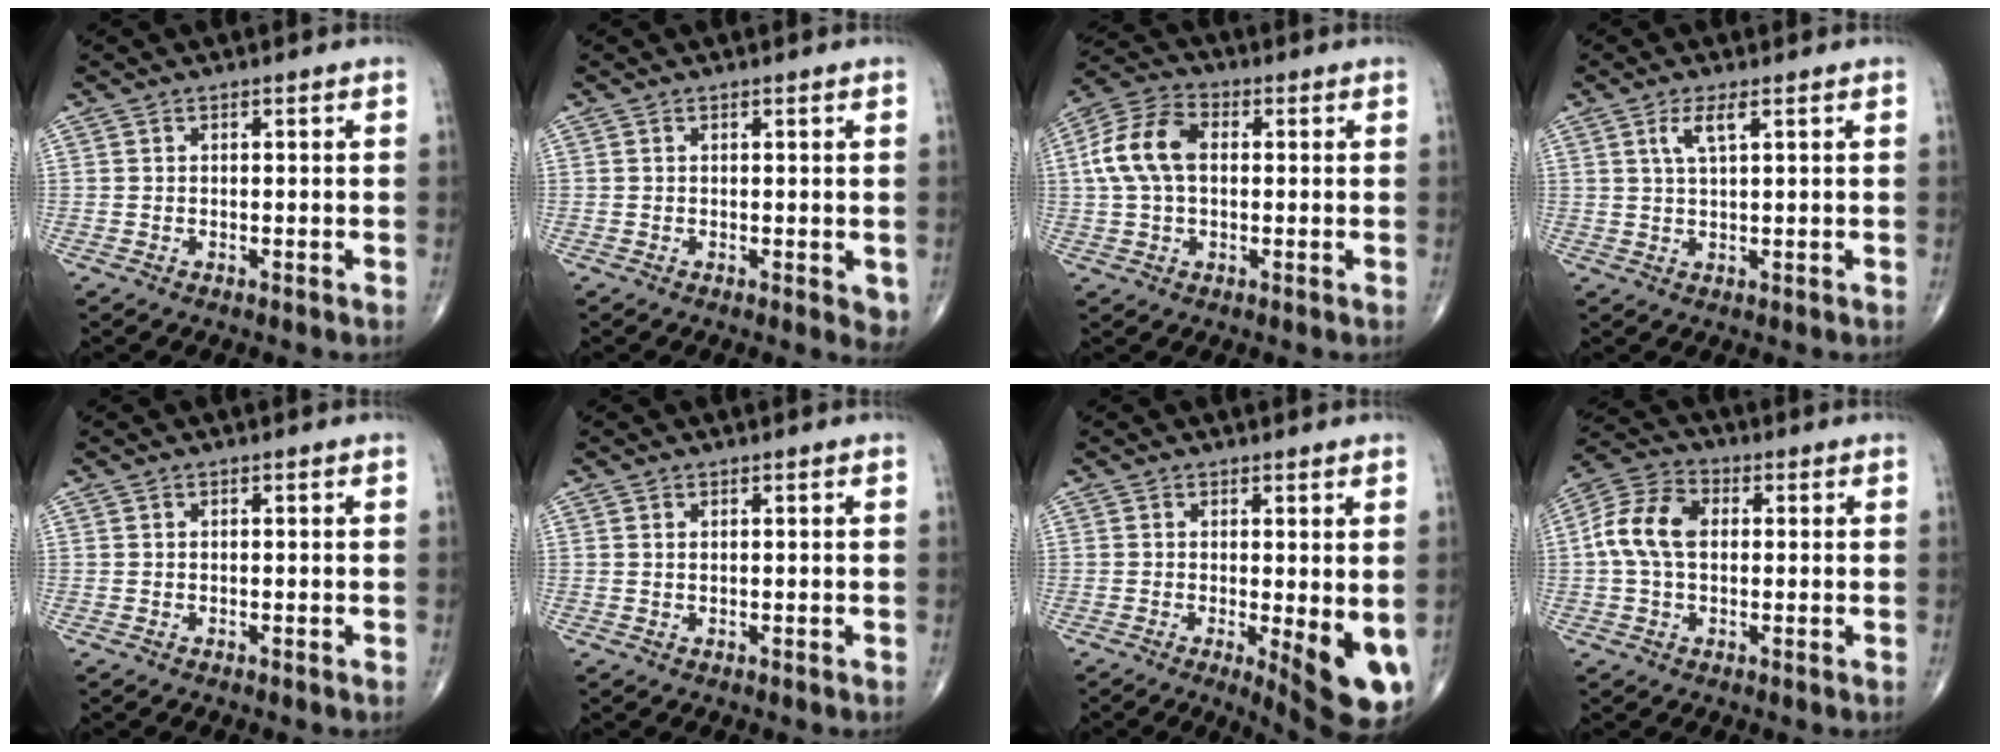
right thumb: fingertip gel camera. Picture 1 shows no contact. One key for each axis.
{"total": 2.8, "fx": -0.4, "fy": 1.2, "fz": 2.5, "tx": -0.019, "ty": -0.007, "tz": -0.007}
{"total": 10.9, "fx": 1.1, "fy": 6.9, "fz": 8.4, "tx": -0.174, "ty": 0.029, "tz": 0.015}
{"total": 3.7, "fx": 1.6, "fy": 0.8, "fz": 3.2, "tx": -0.071, "ty": -0.002, "tz": 0.034}
{"total": 0.0}
{"total": 0.6, "fx": 0.3, "fy": 0.3, "fz": 0.4, "tx": -0.008, "ty": 0.000, "tz": 0.006}
{"total": 9.7, "fx": -1.5, "fy": 2.7, "fz": 9.2, "tx": -0.117, "ty": -0.022, "tz": -0.014}
{"total": 9.7, "fx": 0.7, "fy": 6.5, "fz": 7.2, "tx": -0.145, "ty": 0.027, "tz": 0.005}